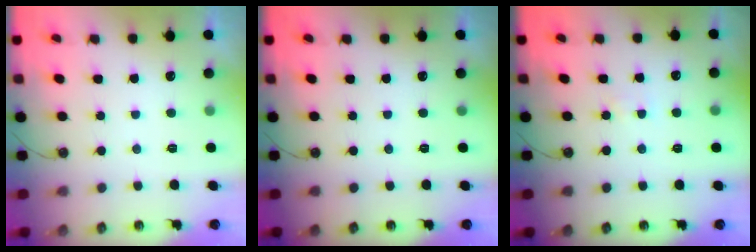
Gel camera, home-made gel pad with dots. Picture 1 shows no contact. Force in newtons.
{"total": 0.0}
{"total": 3.0, "press": 2.9, "slide": 0.4}